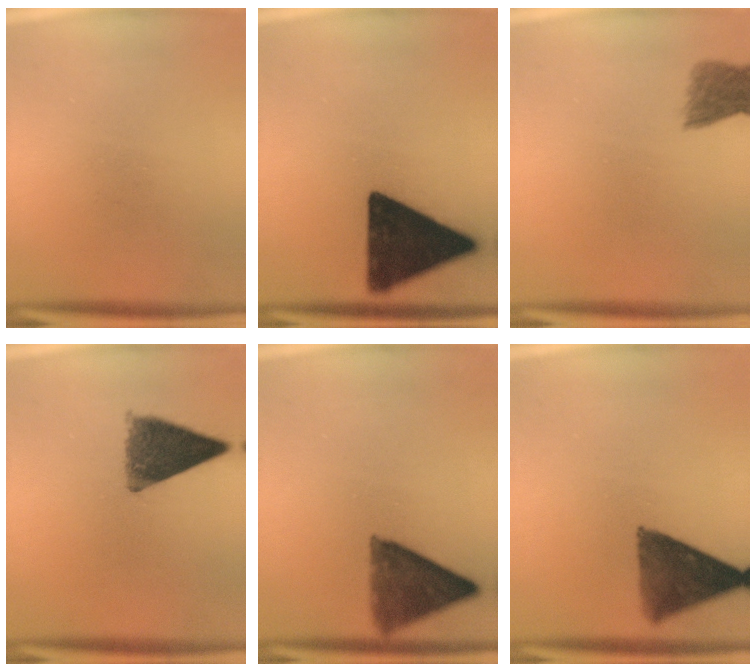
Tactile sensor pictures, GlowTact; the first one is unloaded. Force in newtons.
{"total": 17.8}
{"total": 4.3}
{"total": 9.6}
{"total": 10.3}
{"total": 10.5}